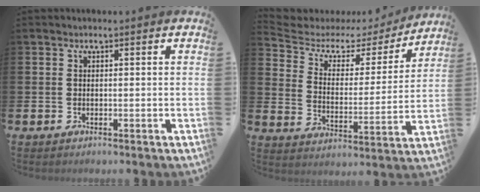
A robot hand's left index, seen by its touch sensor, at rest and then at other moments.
{"total": 5.3, "force": [4.3, 2.8, 1.5], "torque": [-0.062, -0.030, 0.064]}